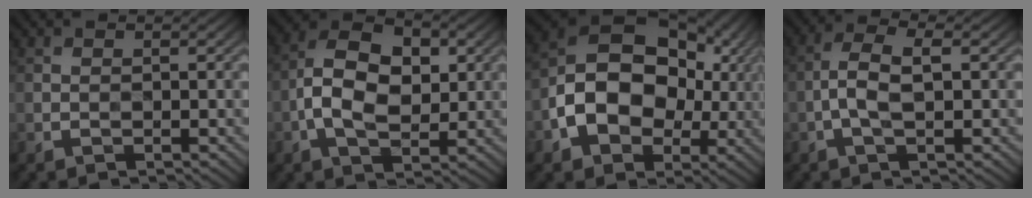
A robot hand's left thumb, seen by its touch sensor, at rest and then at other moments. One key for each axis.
{"total": 9.1, "fx": 0.0, "fy": 5.7, "fz": 7.0, "tx": -0.134, "ty": 0.014, "tz": -0.006}
{"total": 14.9, "fx": -1.3, "fy": 10.8, "fz": 10.2, "tx": -0.178, "ty": 0.000, "tz": -0.023}
{"total": 4.6, "fx": -1.0, "fy": 1.7, "fz": 4.2, "tx": -0.092, "ty": 0.011, "tz": -0.021}